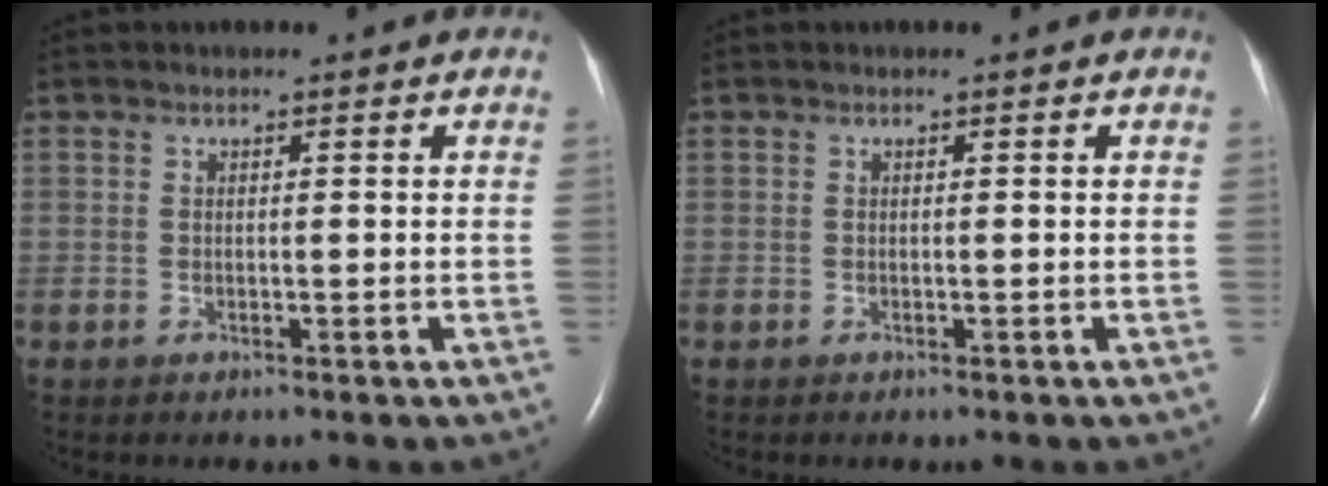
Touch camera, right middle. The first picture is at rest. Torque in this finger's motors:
{"motor_torque": [0.04, -0.04, -0.54, -0.17]}